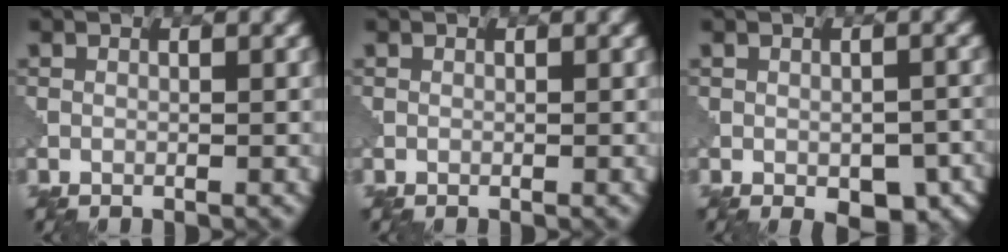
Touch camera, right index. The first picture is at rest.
{"total": 0.0}
{"total": 7.0, "force": [-3.9, 3.8, 4.3], "torque": [-0.062, -0.027, -0.020]}